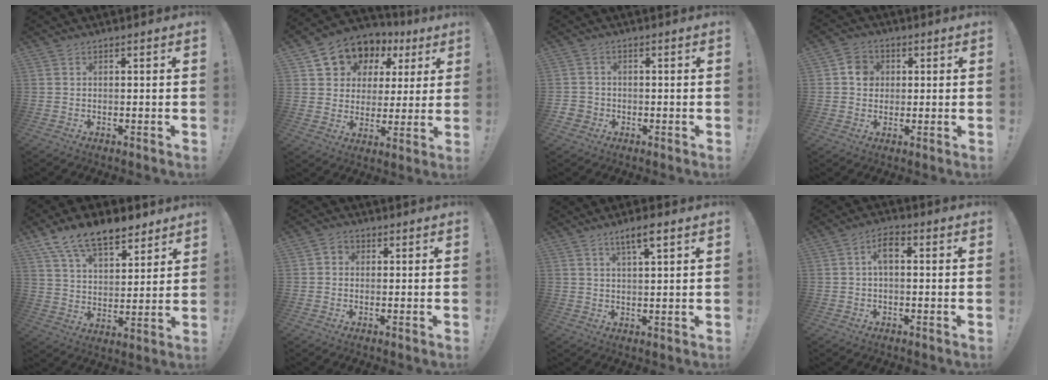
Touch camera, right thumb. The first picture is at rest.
{"total": 10.0, "force": [5.3, 7.8, 3.4], "torque": [-0.052, -0.041, 0.104]}
{"total": 3.0, "force": [-0.8, 2.7, 1.0], "torque": [-0.026, 0.005, -0.015]}
{"total": 6.4, "force": [1.1, 5.9, 2.4], "torque": [-0.026, 0.008, 0.021]}
{"total": 13.8, "force": [10.1, 6.6, 6.7], "torque": [-0.113, -0.061, 0.185]}
{"total": 2.3, "force": [-0.1, 2.0, 1.2], "torque": [-0.014, 0.003, -0.003]}
{"total": 4.9, "force": [2.9, 0.6, 3.9], "torque": [-0.070, -0.006, 0.045]}
{"total": 4.6, "force": [0.4, 2.2, 4.0], "torque": [-0.073, 0.012, 0.006]}